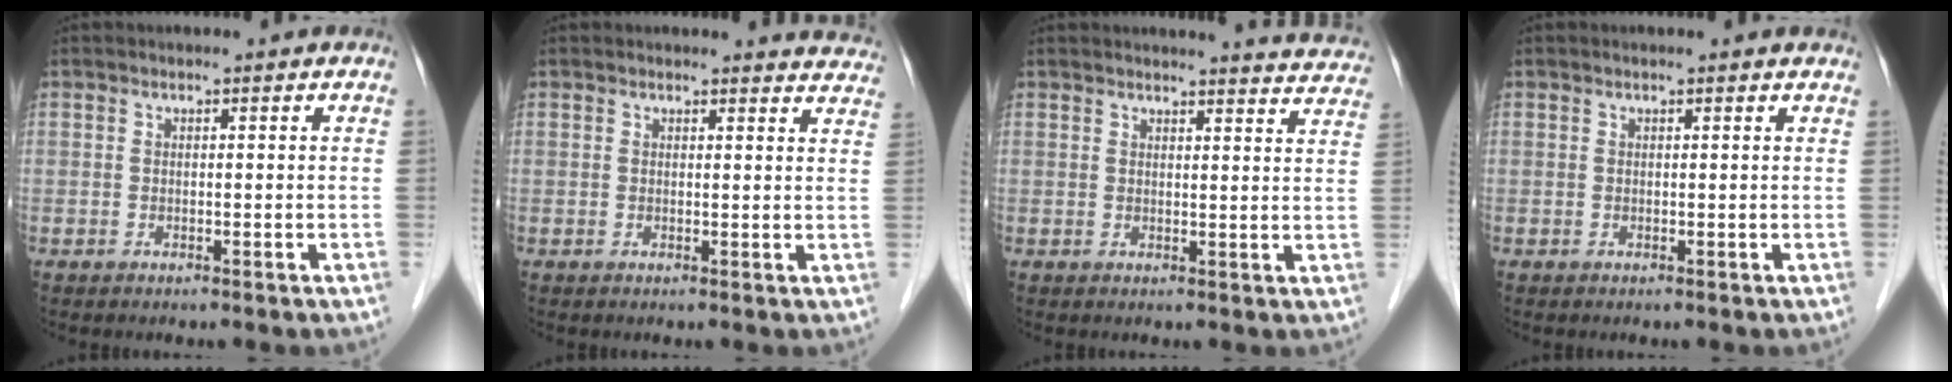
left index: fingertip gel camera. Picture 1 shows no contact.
{"total": 6.0, "force": [5.9, 0.9, 0.3], "torque": [0.016, -0.025, 0.033]}
{"total": 10.2, "force": [10.0, 0.4, 1.7], "torque": [-0.006, -0.038, 0.090]}
{"total": 1.7, "force": [1.6, 0.1, 0.5], "torque": [-0.015, 0.008, 0.013]}